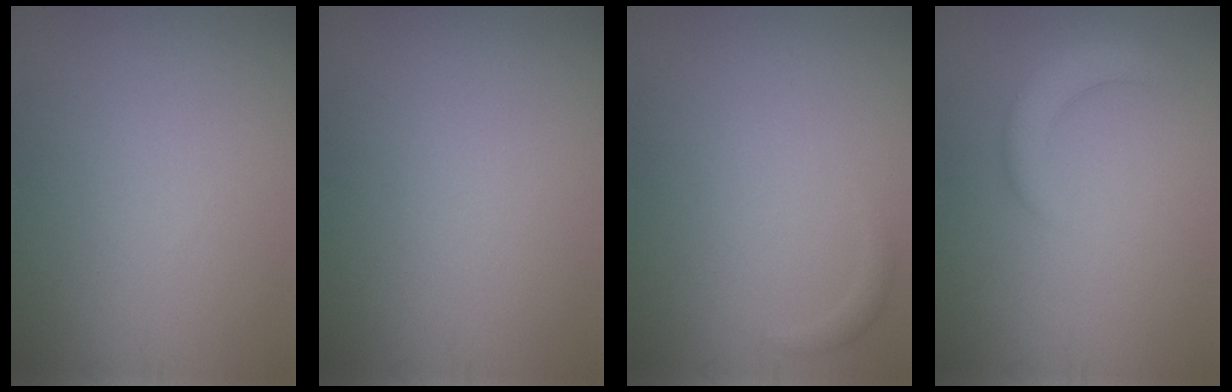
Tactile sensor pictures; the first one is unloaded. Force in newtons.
{"total": 0.0}
{"total": 0.7, "press": 0.7, "slide": 0.1}
{"total": 2.6, "press": 2.5, "slide": 0.3}